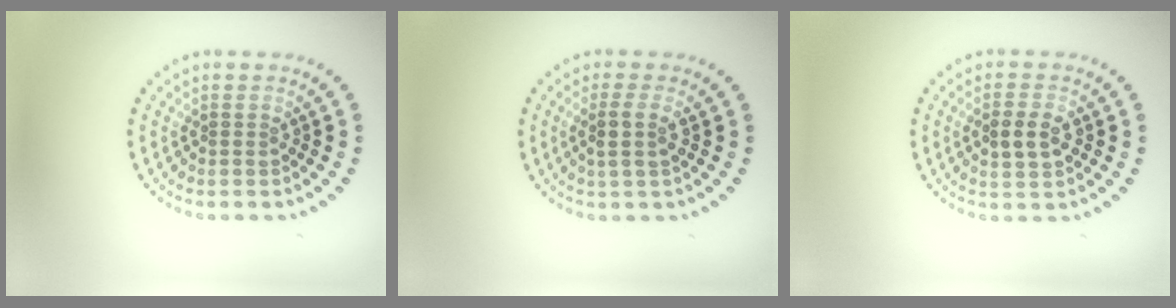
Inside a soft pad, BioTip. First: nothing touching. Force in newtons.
{"total": 2.1, "press": 1.6, "slide": 1.3}
{"total": 2.7, "press": 2.7, "slide": 0.1}